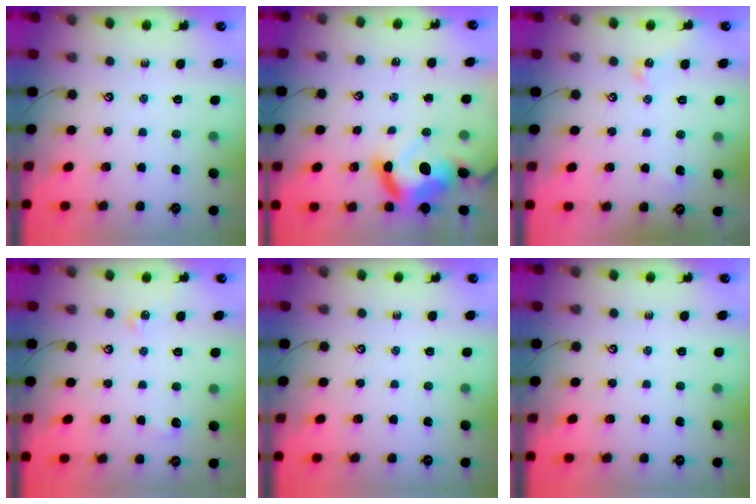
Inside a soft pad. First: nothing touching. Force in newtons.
{"total": 13.3, "press": 13.2, "slide": 1.6}
{"total": 4.8, "press": 4.7, "slide": 0.7}
{"total": 5.5, "press": 5.5, "slide": 0.7}
{"total": 0.0}
{"total": 0.0}